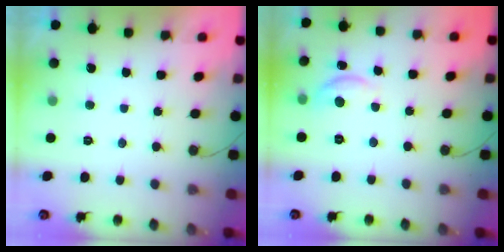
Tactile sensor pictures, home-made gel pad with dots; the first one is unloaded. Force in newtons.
{"total": 6.5, "press": 6.5, "slide": 0.7}